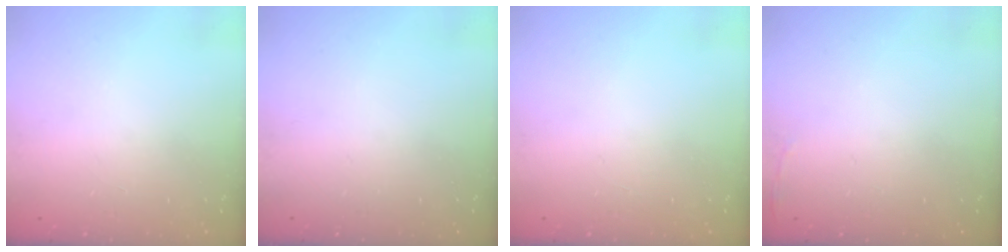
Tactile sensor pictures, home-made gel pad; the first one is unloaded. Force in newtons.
{"total": 0.0}
{"total": 0.9, "press": 0.0, "slide": 0.9}
{"total": 2.8, "press": 2.6, "slide": 0.9}